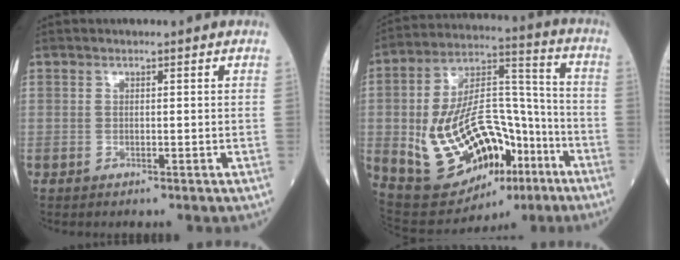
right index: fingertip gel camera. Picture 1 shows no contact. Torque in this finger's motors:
{"motor_torque": [1.68, -0.46, 1.05, 0.21]}